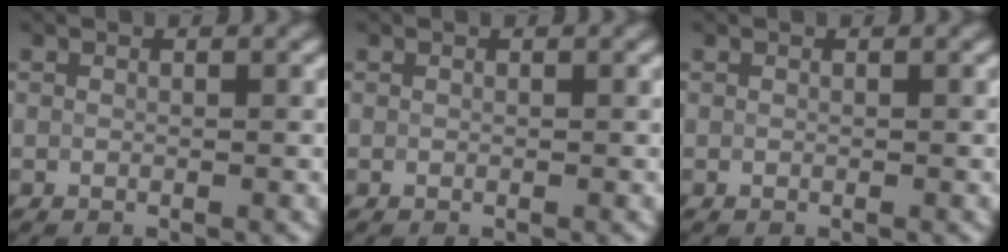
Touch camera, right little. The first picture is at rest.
{"total": 0.0}
{"total": 0.0}